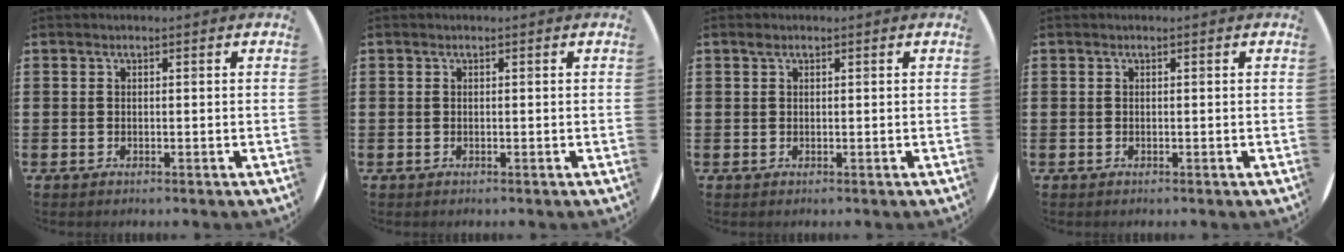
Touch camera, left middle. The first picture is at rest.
{"total": 0.0}
{"total": 0.6, "force": [0.4, 0.4, 0.1], "torque": [0.003, -0.001, 0.007]}
{"total": 0.0}